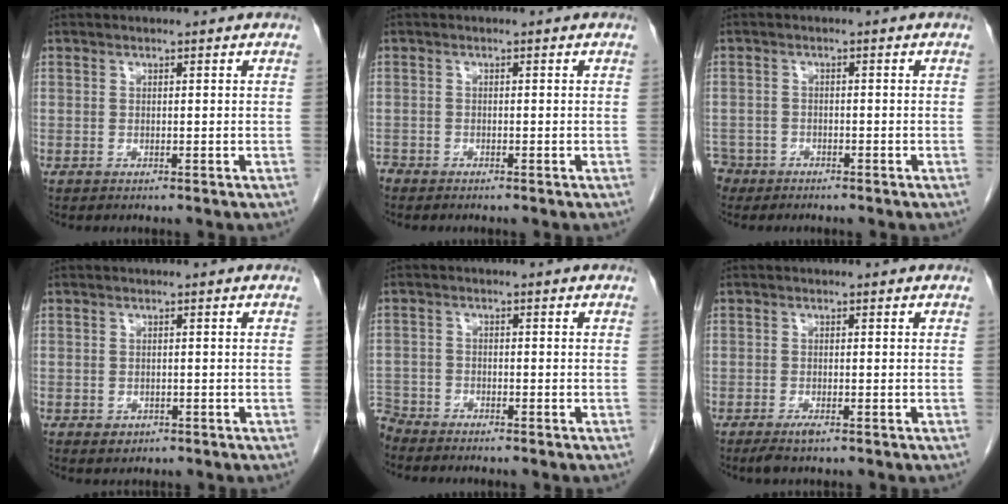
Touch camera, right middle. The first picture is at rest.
{"total": 1.0, "force": [-1.0, 0.3, 0.0], "torque": [-0.001, -0.001, -0.020]}
{"total": 3.7, "force": [-2.9, 2.2, -0.4], "torque": [0.006, 0.004, -0.057]}
{"total": 1.5, "force": [-0.7, 1.2, 0.6], "torque": [-0.013, 0.002, 0.000]}
{"total": 4.1, "force": [-4.0, 1.0, -0.1], "torque": [0.005, -0.009, -0.078]}
{"total": 1.7, "force": [-1.1, 0.4, 1.3], "torque": [-0.027, -0.004, -0.018]}